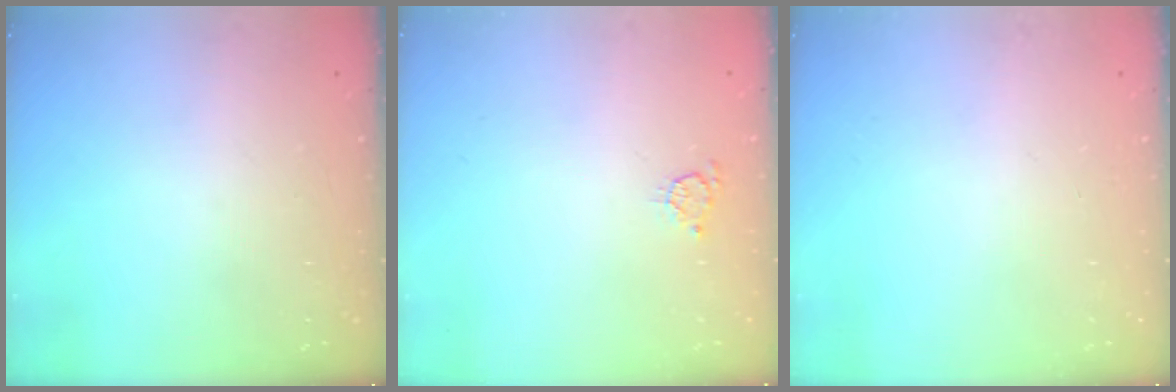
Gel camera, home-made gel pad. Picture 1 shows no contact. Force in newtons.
{"total": 3.6, "press": 3.6, "slide": 0.4}
{"total": 0.0}